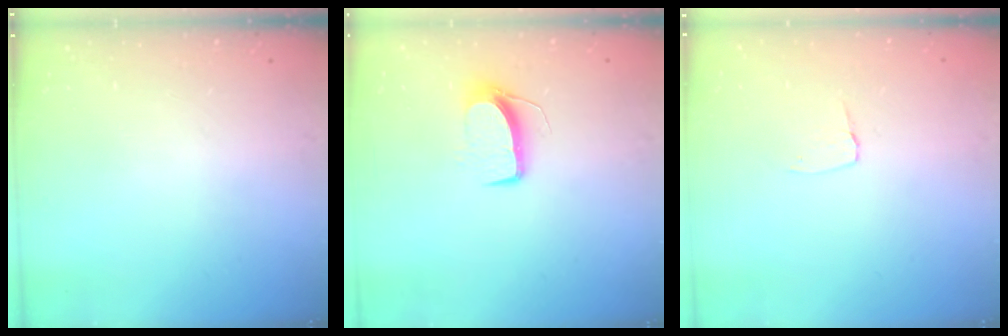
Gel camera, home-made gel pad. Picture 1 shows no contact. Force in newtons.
{"total": 7.8, "press": 7.7, "slide": 0.5}
{"total": 3.0, "press": 3.0, "slide": 0.3}